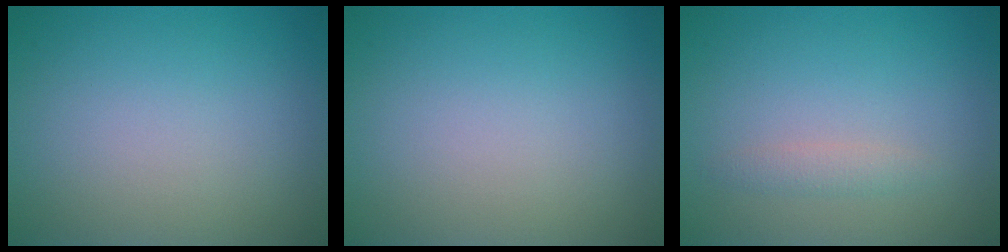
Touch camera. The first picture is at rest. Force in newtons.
{"total": 0.0}
{"total": 1.2, "press": 1.2, "slide": 0.0}